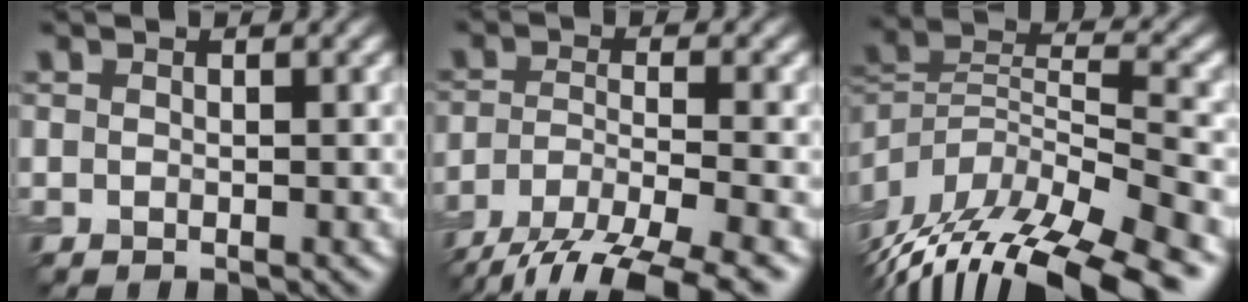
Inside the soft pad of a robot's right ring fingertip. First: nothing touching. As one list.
[{"total": 9.3, "force": [-7.1, 2.5, 5.6], "torque": [-0.098, -0.022, -0.119]}, {"total": 15.6, "force": [-11.7, 5.0, 9.0], "torque": [-0.155, 0.014, -0.180]}]